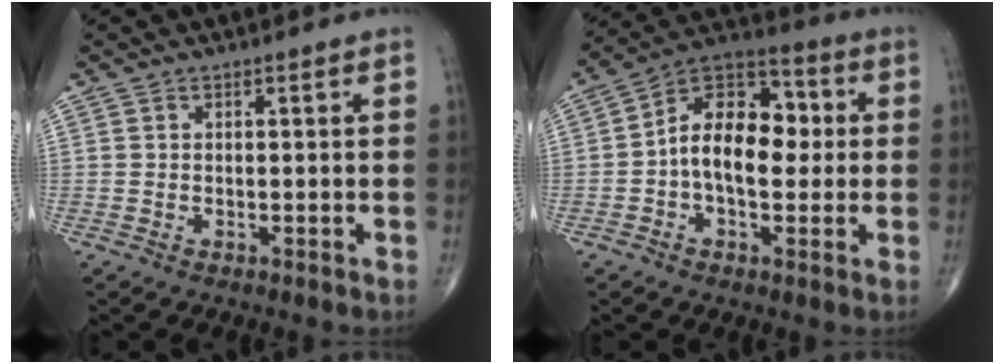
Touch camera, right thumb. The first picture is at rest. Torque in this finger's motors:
{"motor_torque": [0.10, 0.33, 0.36, 0.03, 0.16]}